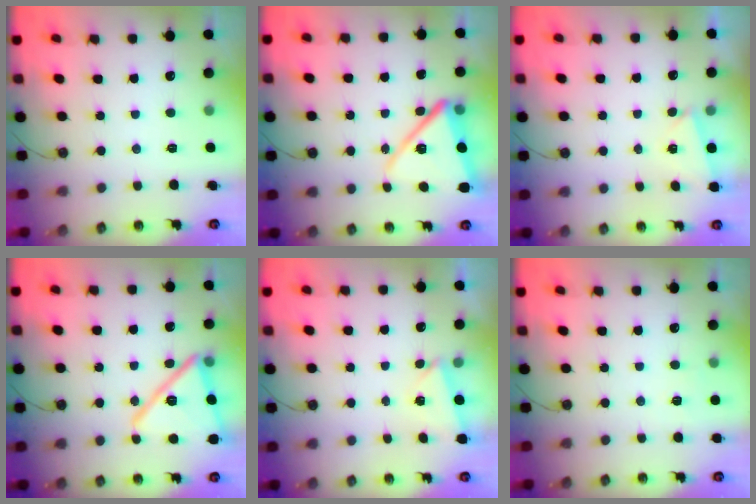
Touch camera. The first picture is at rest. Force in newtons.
{"total": 14.3, "press": 14.2, "slide": 1.3}
{"total": 2.7, "press": 1.7, "slide": 2.1}
{"total": 18.9, "press": 18.9, "slide": 1.2}
{"total": 1.7, "press": 0.9, "slide": 1.5}
{"total": 3.2, "press": 3.2, "slide": 0.3}